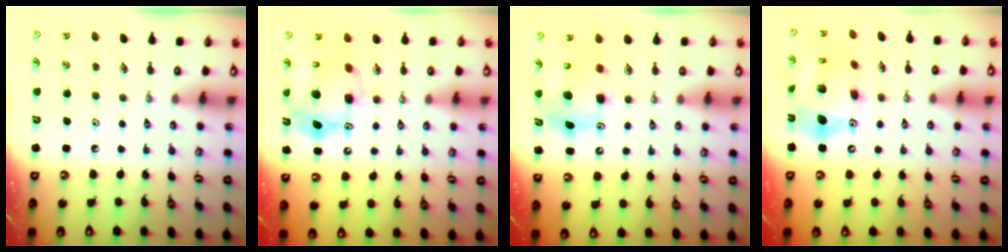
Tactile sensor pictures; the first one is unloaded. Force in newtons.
{"total": 13.2, "press": 13.2, "slide": 1.1}
{"total": 10.0, "press": 10.0, "slide": 0.5}
{"total": 16.6, "press": 16.5, "slide": 1.8}